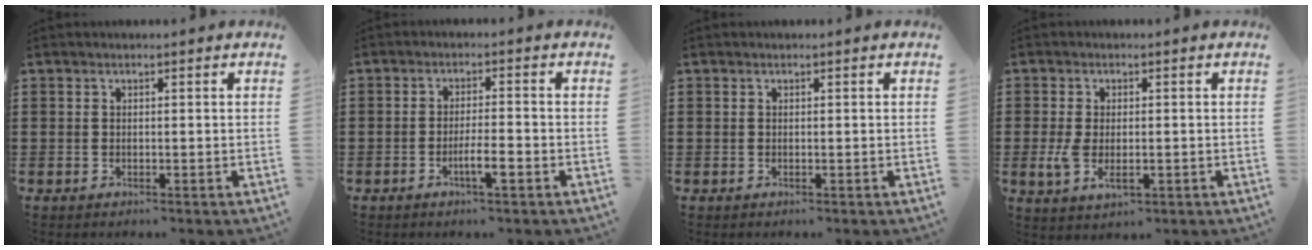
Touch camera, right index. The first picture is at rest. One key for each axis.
{"total": 3.9, "fx": -1.9, "fy": 0.5, "fz": 3.4, "tx": -0.057, "ty": 0.002, "tz": -0.035}
{"total": 0.0}
{"total": 3.8, "fx": -0.6, "fy": 2.0, "fz": 3.2, "tx": -0.075, "ty": -0.003, "tz": -0.013}